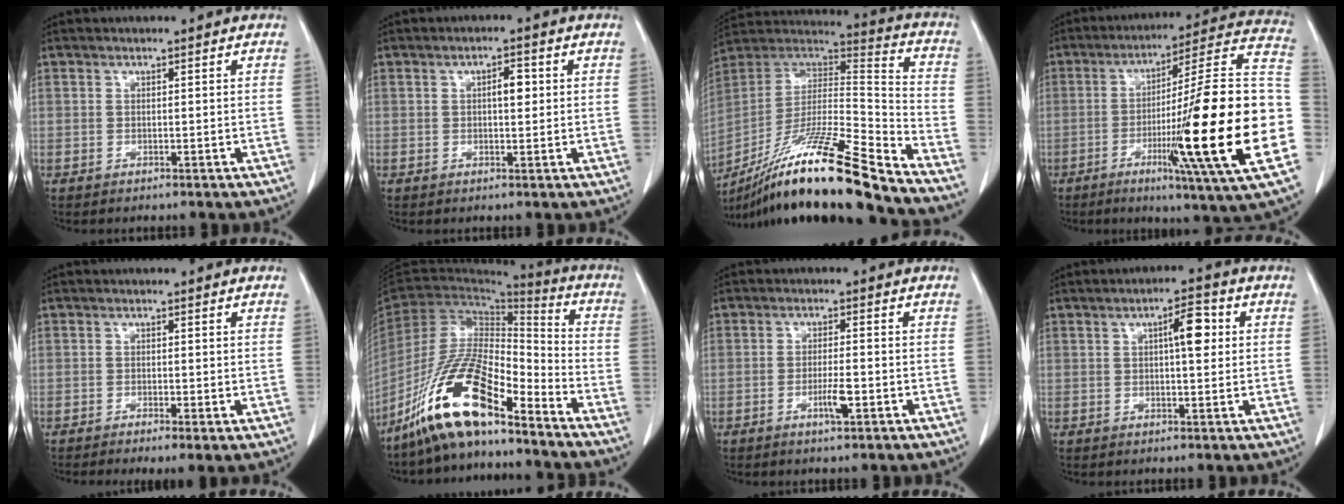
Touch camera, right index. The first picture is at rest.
{"total": 2.7, "force": [0.4, 1.0, 2.5], "torque": [-0.039, 0.003, 0.005]}
{"total": 25.3, "force": [-19.0, 0.4, 16.7], "torque": [-0.295, -0.017, -0.342]}
{"total": 27.0, "force": [-6.1, -0.6, 26.3], "torque": [-0.343, -0.009, -0.109]}
{"total": 2.8, "force": [-1.3, 0.4, 2.4], "torque": [-0.039, -0.010, -0.020]}
{"total": 15.1, "force": [-10.9, 3.6, 9.8], "torque": [-0.190, 0.010, -0.202]}
{"total": 3.3, "force": [-1.3, 0.3, 3.0], "torque": [-0.055, -0.001, -0.021]}
{"total": 5.0, "force": [1.1, 1.2, 4.7], "torque": [-0.075, 0.009, 0.015]}